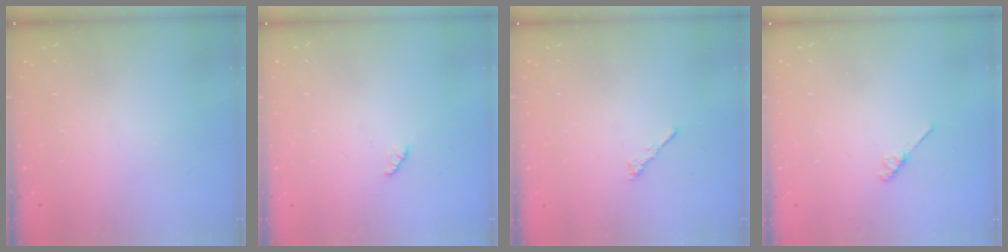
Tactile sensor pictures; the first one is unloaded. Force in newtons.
{"total": 3.4, "press": 3.4, "slide": 0.4}
{"total": 2.3, "press": 2.2, "slide": 0.6}
{"total": 2.7, "press": 2.7, "slide": 0.4}